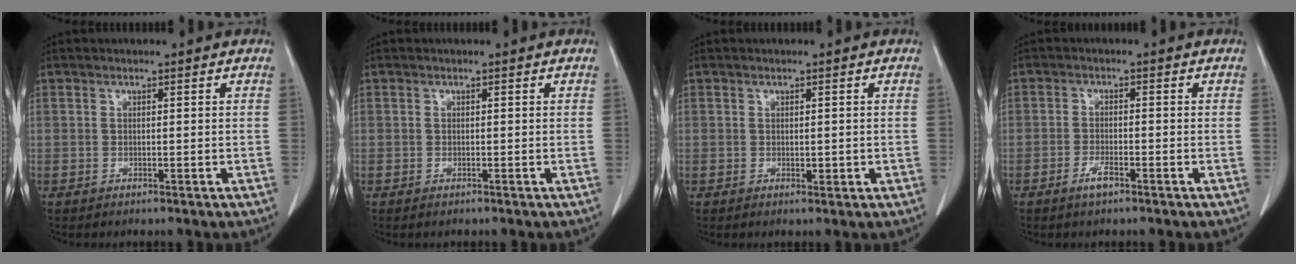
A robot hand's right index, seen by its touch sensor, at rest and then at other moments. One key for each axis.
{"total": 0.0}
{"total": 1.2, "fx": -0.1, "fy": 0.6, "fz": 1.0, "tx": -0.012, "ty": -0.002, "tz": 0.003}
{"total": 2.5, "fx": -1.7, "fy": 0.5, "fz": 1.8, "tx": -0.036, "ty": 0.000, "tz": -0.033}